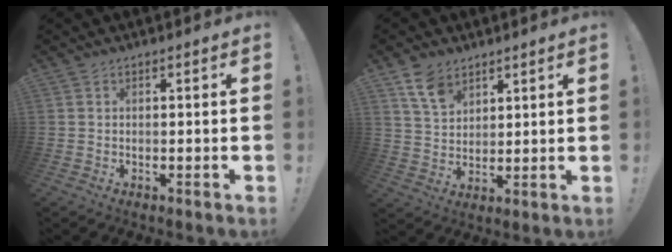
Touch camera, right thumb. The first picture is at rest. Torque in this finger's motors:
{"motor_torque": [0.40, -0.19, 0.17, -0.12, 0.00]}